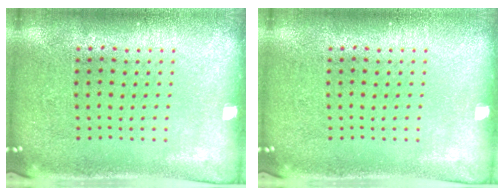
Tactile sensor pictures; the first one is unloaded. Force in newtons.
{"total": 0.0}